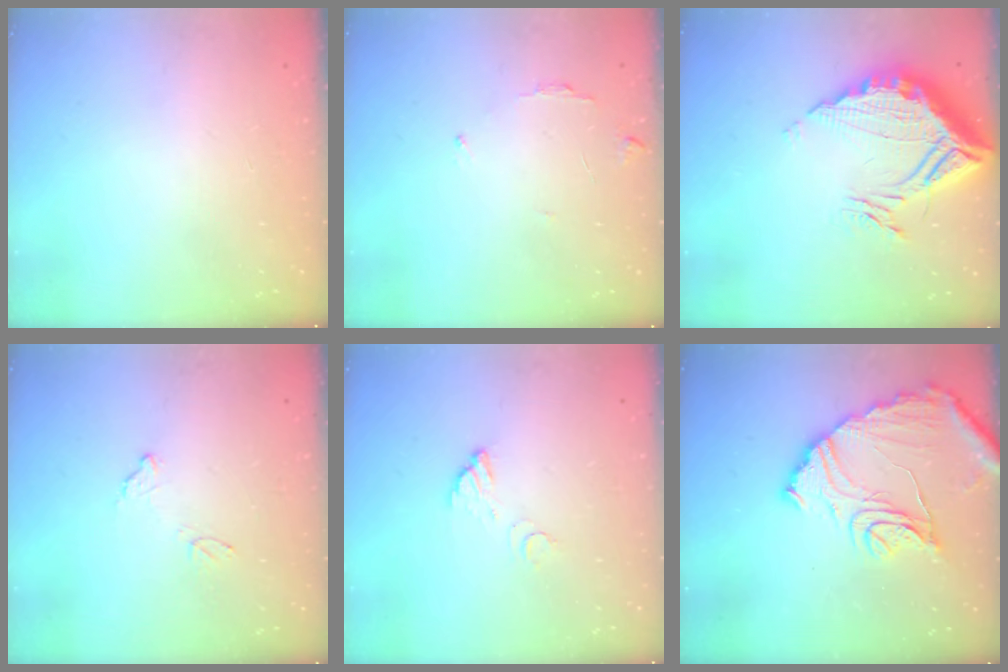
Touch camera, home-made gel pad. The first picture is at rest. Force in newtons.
{"total": 5.4, "press": 5.4, "slide": 0.5}
{"total": 16.5, "press": 16.5, "slide": 1.5}
{"total": 8.0, "press": 8.0, "slide": 0.4}
{"total": 3.6, "press": 3.6, "slide": 0.3}
{"total": 16.2, "press": 16.1, "slide": 1.8}